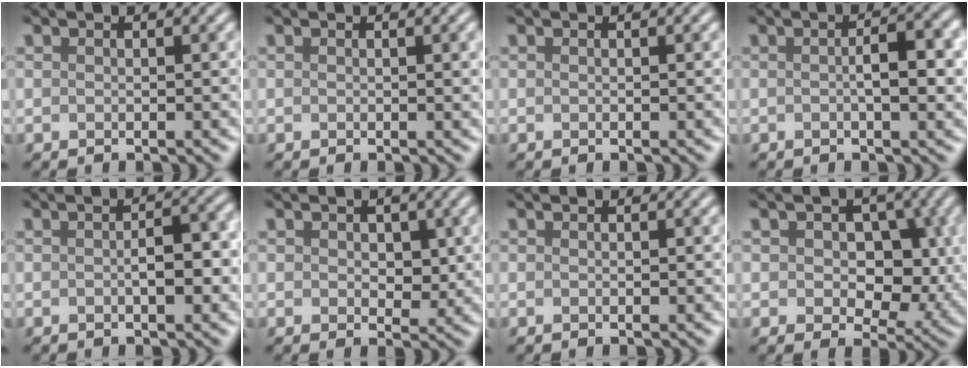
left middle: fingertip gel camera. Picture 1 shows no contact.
{"total": 1.2, "force": [0.2, 0.3, 1.1], "torque": [-0.012, 0.003, 0.002]}
{"total": 0.0}
{"total": 3.7, "force": [-0.1, 1.0, 3.5], "torque": [-0.056, 0.003, -0.001]}
{"total": 2.9, "force": [-0.5, 1.0, 2.7], "torque": [-0.043, 0.003, -0.008]}
{"total": 2.2, "force": [0.5, 1.6, 1.4], "torque": [-0.021, -0.005, 0.006]}
{"total": 0.0}
{"total": 6.5, "force": [0.7, 4.4, 4.7], "torque": [-0.064, -0.008, 0.007]}